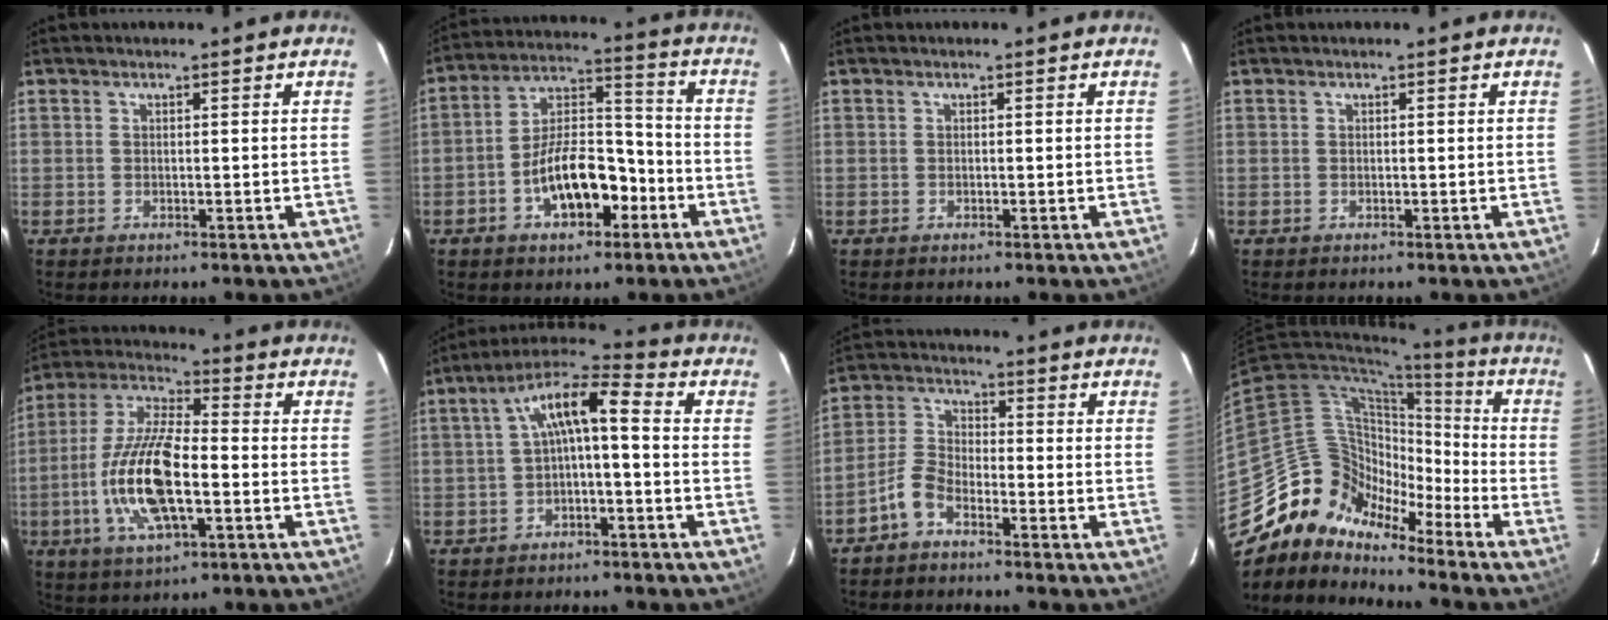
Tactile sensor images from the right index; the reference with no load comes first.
{"total": 12.9, "force": [-5.7, 6.2, 9.8], "torque": [-0.179, 0.025, -0.086]}
{"total": 0.0}
{"total": 0.0}
{"total": 16.1, "force": [-4.0, 5.5, 14.6], "torque": [-0.306, -0.005, -0.079]}
{"total": 8.6, "force": [-0.8, 2.5, 8.2], "torque": [-0.162, 0.029, -0.016]}
{"total": 5.2, "force": [-3.7, 2.3, 2.7], "torque": [-0.067, 0.016, -0.080]}
{"total": 12.9, "force": [-11.1, 6.2, 2.5], "torque": [-0.040, 0.036, -0.216]}